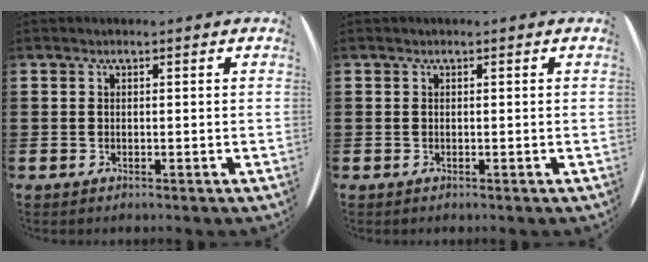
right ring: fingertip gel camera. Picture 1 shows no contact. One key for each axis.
{"total": 0.0}